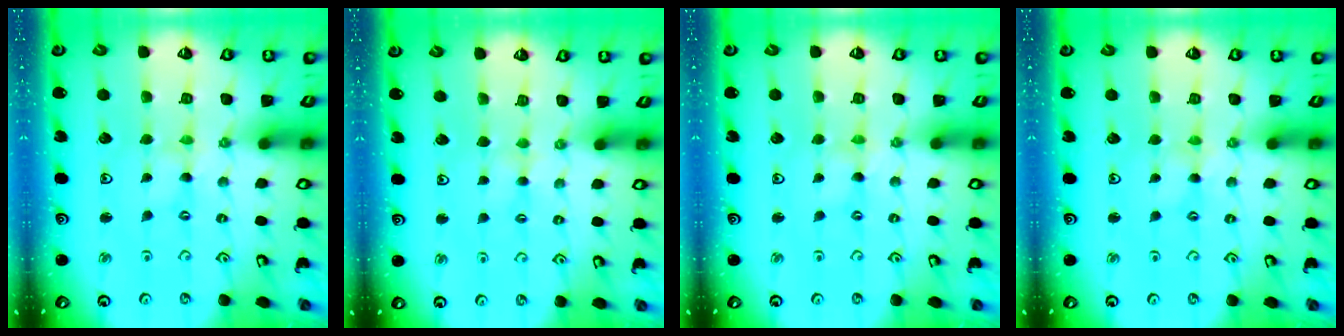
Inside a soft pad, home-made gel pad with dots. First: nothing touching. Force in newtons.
{"total": 2.2, "press": 2.2, "slide": 0.5}
{"total": 0.6, "press": 0.6, "slide": 0.1}
{"total": 1.3, "press": 1.2, "slide": 0.4}